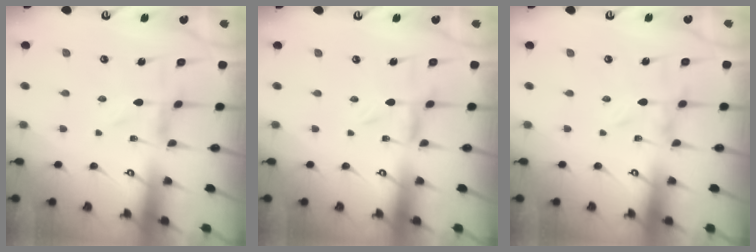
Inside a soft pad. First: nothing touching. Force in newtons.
{"total": 1.4, "press": 1.4, "slide": 0.2}
{"total": 0.0}